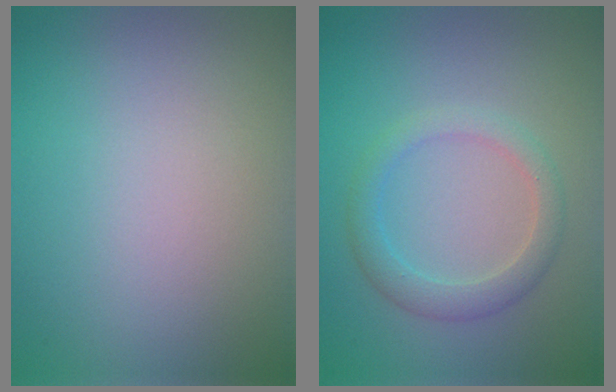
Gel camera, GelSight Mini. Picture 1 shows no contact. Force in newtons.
{"total": 2.6, "press": 2.6, "slide": 0.1}